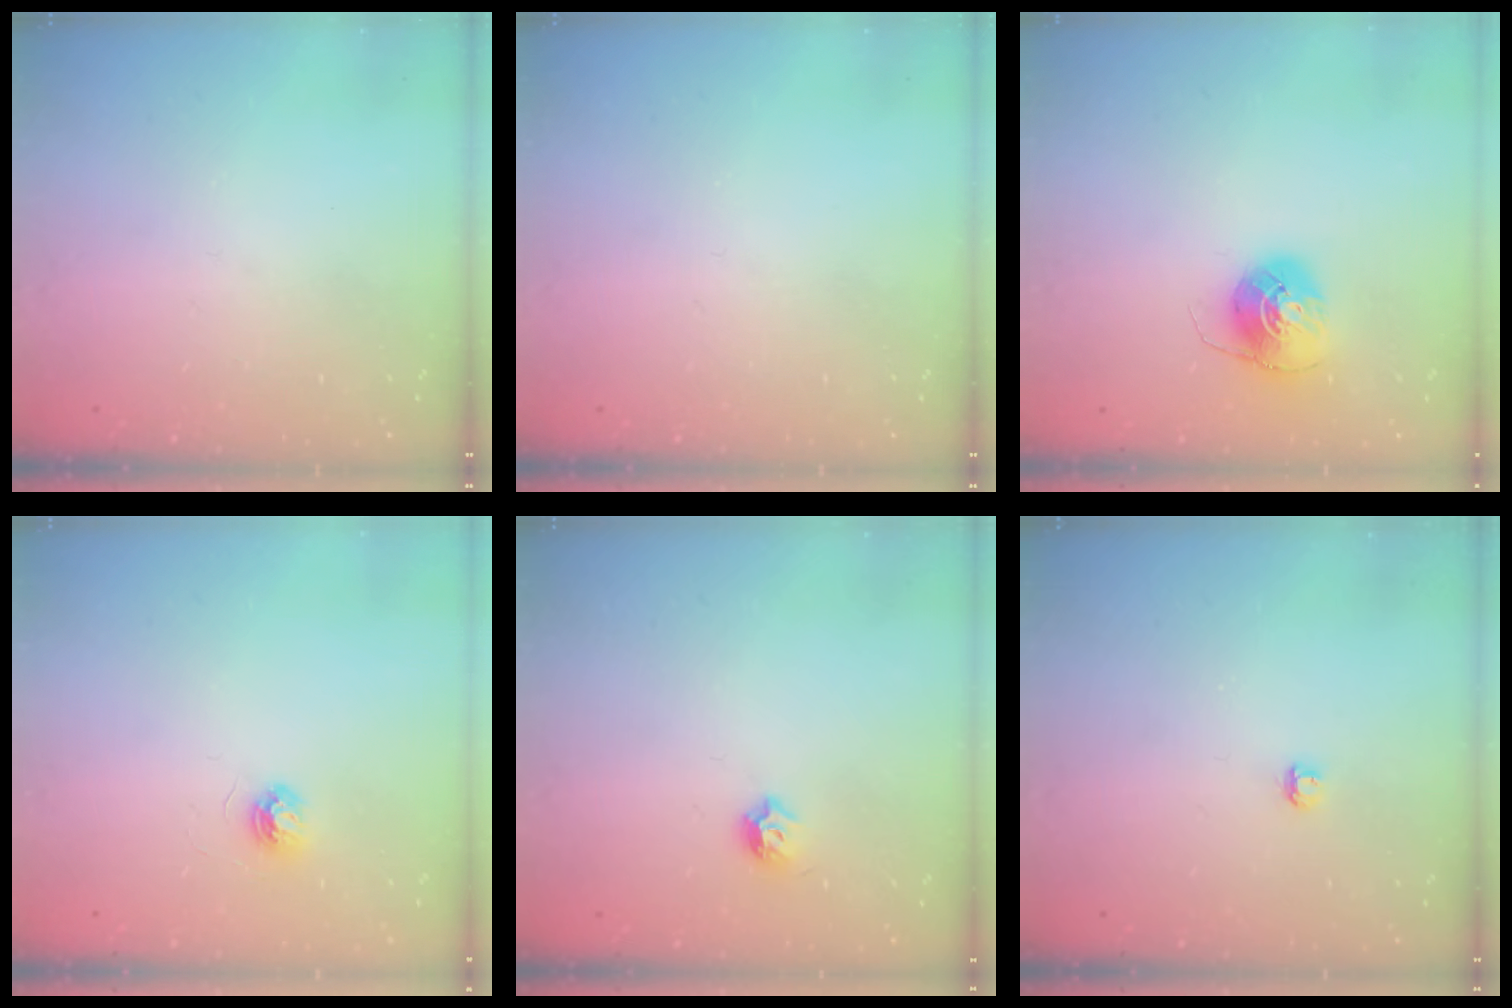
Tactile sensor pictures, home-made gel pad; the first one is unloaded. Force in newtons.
{"total": 0.0}
{"total": 8.1, "press": 8.1, "slide": 0.5}
{"total": 3.7, "press": 3.7, "slide": 0.4}
{"total": 4.4, "press": 4.3, "slide": 0.9}
{"total": 2.9, "press": 2.9, "slide": 0.3}